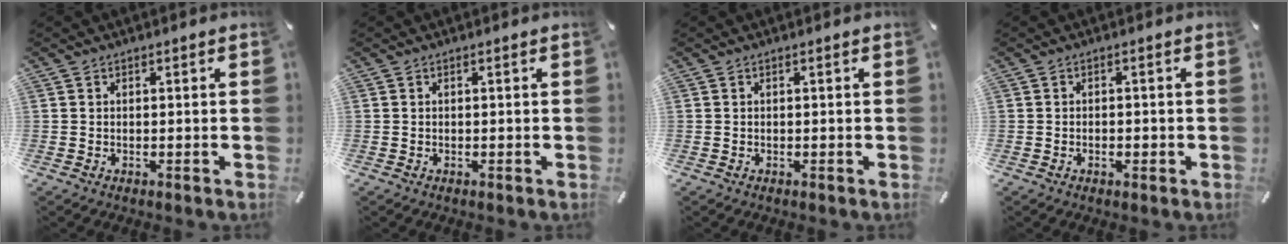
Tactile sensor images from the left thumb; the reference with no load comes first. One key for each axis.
{"total": 0.0}
{"total": 0.0}
{"total": 1.5, "fx": -0.6, "fy": 0.8, "fz": 1.1, "tx": -0.020, "ty": 0.003, "tz": -0.012}